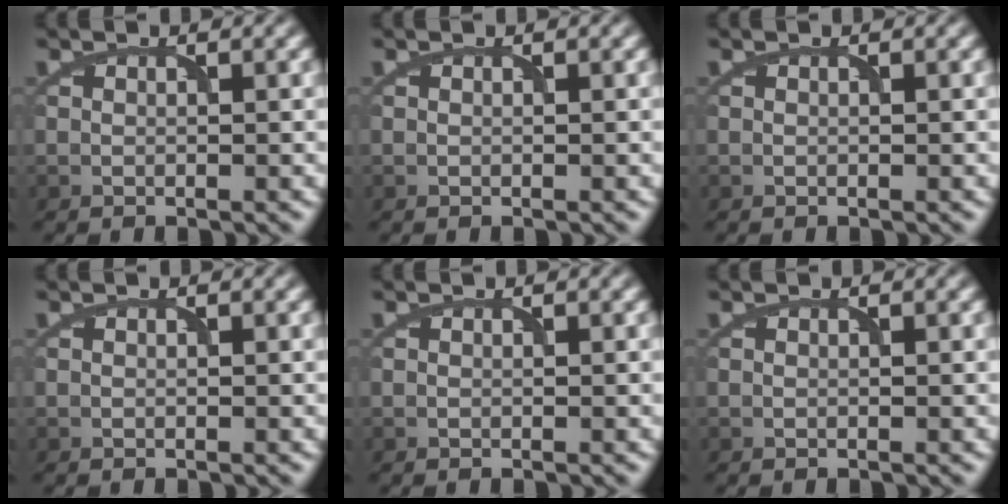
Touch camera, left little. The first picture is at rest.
{"total": 0.0}
{"total": 0.0}
{"total": 0.0}
{"total": 0.0}
{"total": 0.0}